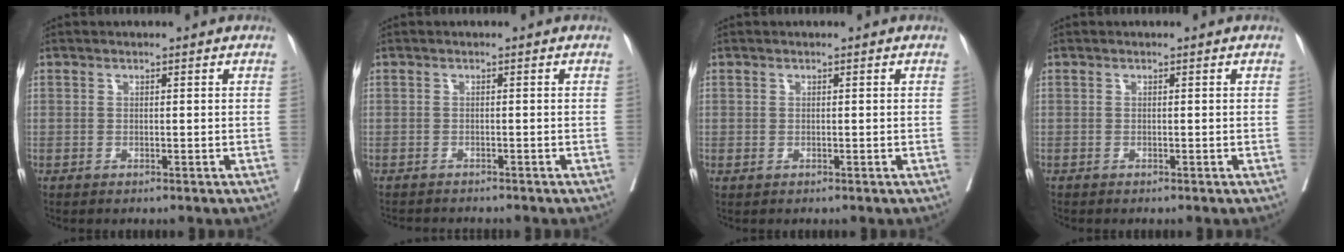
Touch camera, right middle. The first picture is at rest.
{"total": 4.4, "force": [-4.2, 0.4, 1.3], "torque": [-0.014, -0.010, -0.059]}
{"total": 0.0}
{"total": 0.8, "force": [-0.6, -0.2, 0.4], "torque": [-0.002, 0.001, -0.007]}